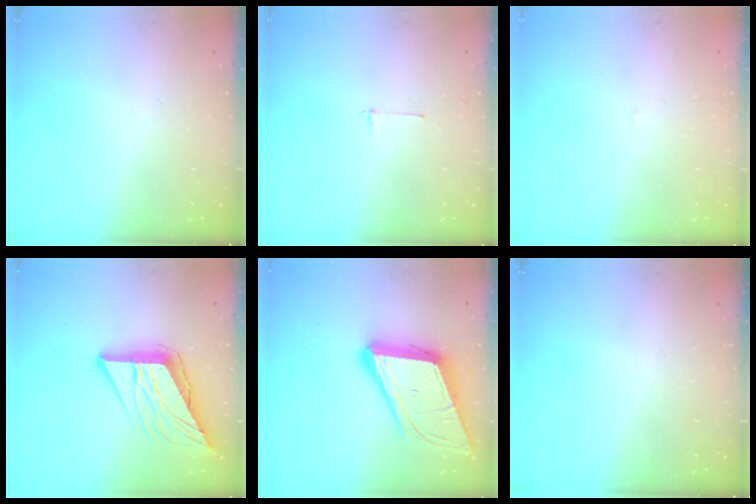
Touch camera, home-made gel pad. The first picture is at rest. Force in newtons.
{"total": 2.7, "press": 2.7, "slide": 0.3}
{"total": 2.1, "press": 2.1, "slide": 0.1}
{"total": 12.2, "press": 12.1, "slide": 1.4}
{"total": 18.1, "press": 17.5, "slide": 4.3}
{"total": 0.0}